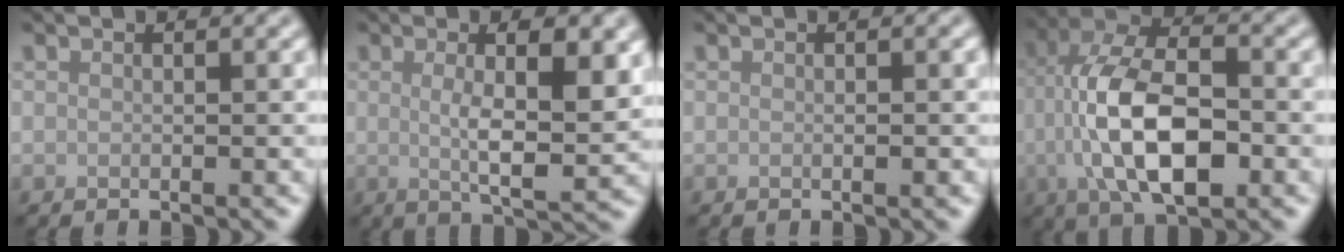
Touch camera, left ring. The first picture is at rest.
{"total": 6.3, "force": [1.0, 1.6, 6.0], "torque": [-0.091, -0.006, 0.018]}
{"total": 0.7, "force": [0.0, 0.1, 0.7], "torque": [-0.010, -0.001, 0.001]}
{"total": 10.1, "force": [-1.8, 4.7, 8.7], "torque": [-0.164, 0.009, -0.039]}